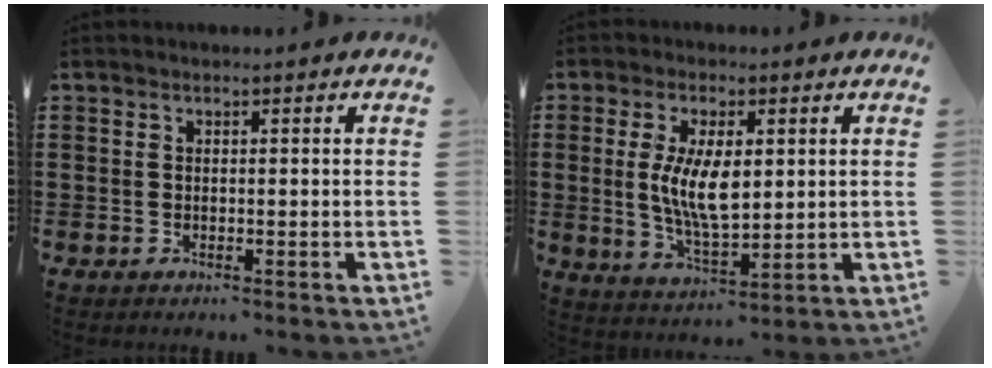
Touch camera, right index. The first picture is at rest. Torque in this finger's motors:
{"motor_torque": [0.72, -0.20, 0.87, 0.21]}